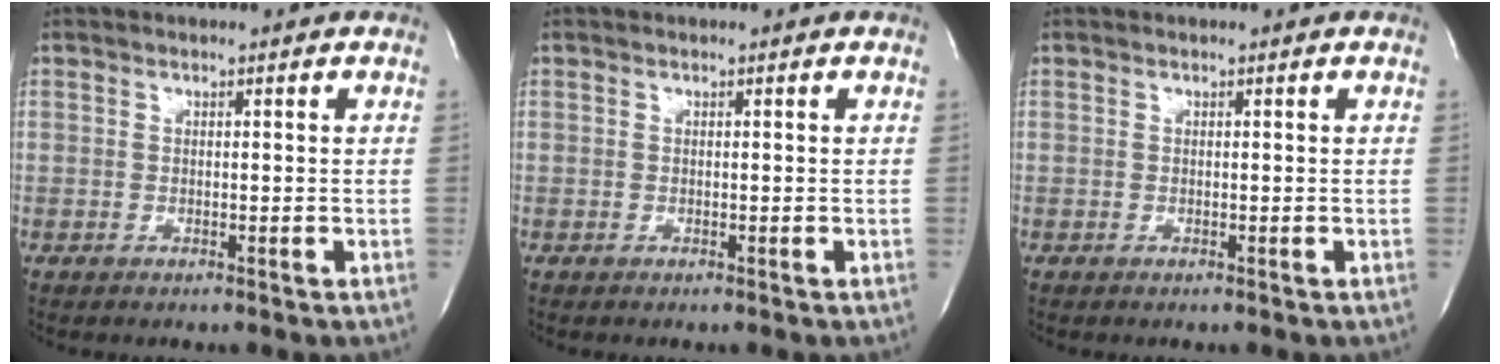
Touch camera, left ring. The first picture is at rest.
{"total": 0.0}
{"total": 0.0}